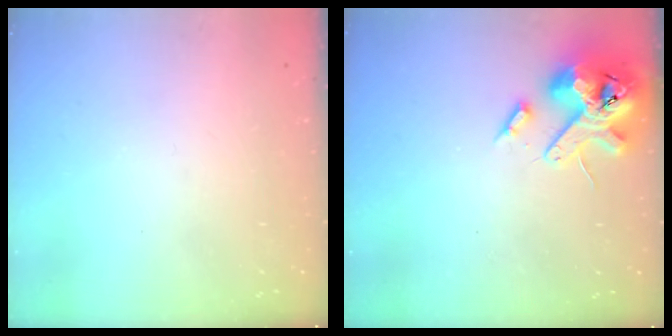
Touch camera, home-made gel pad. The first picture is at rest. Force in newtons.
{"total": 14.5, "press": 14.3, "slide": 2.4}